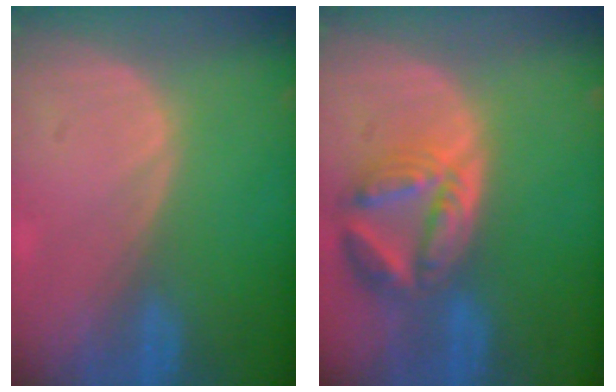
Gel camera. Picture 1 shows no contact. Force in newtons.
{"total": 8.2, "press": 7.3, "slide": 3.8}